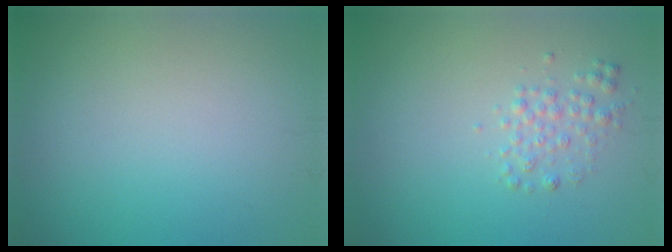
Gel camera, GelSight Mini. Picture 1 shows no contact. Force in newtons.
{"total": 1.6, "press": 1.6, "slide": 0.0}